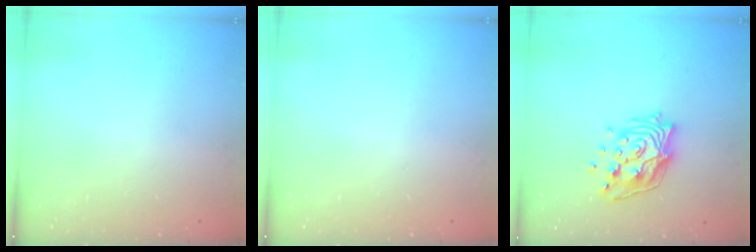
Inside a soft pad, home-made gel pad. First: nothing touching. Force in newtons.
{"total": 0.0}
{"total": 14.9, "press": 14.8, "slide": 1.4}